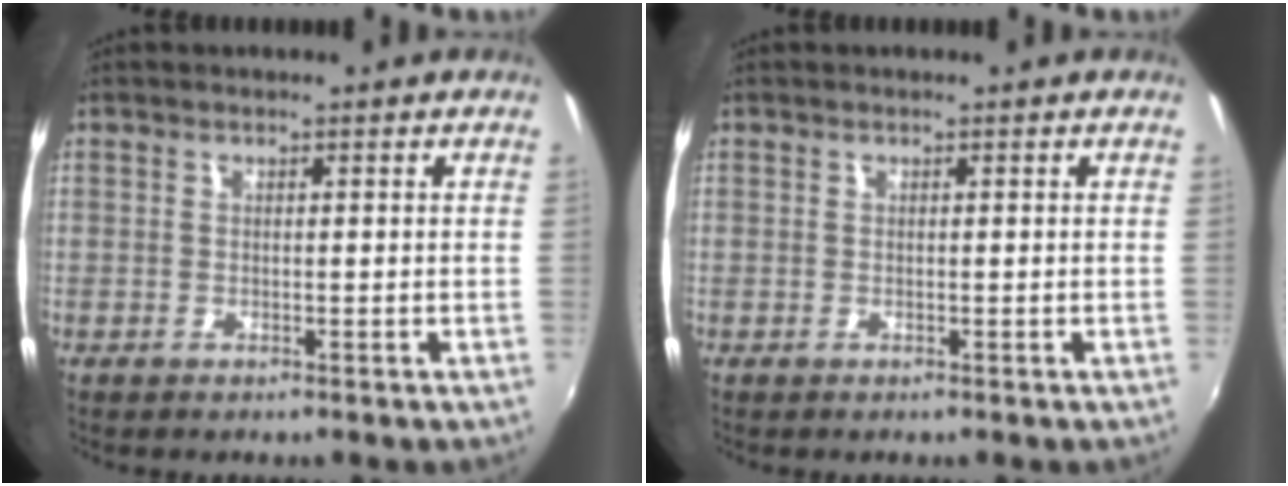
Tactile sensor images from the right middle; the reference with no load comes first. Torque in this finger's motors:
{"motor_torque": [0.00, 0.00, 0.00, 0.00]}